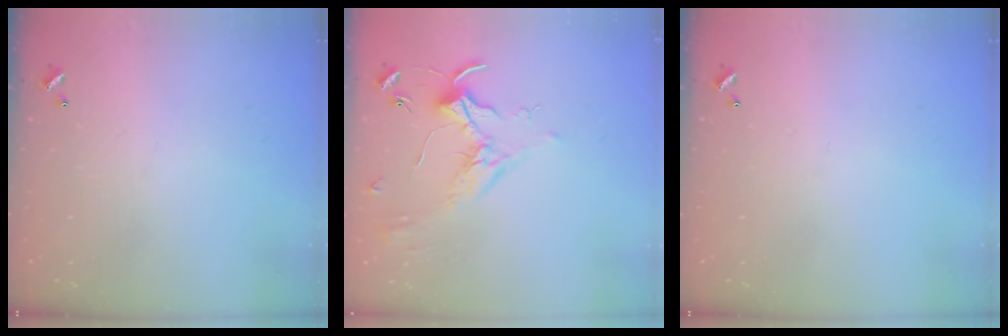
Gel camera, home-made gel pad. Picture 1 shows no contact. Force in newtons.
{"total": 1.8, "press": 1.8, "slide": 0.4}
{"total": 0.0}